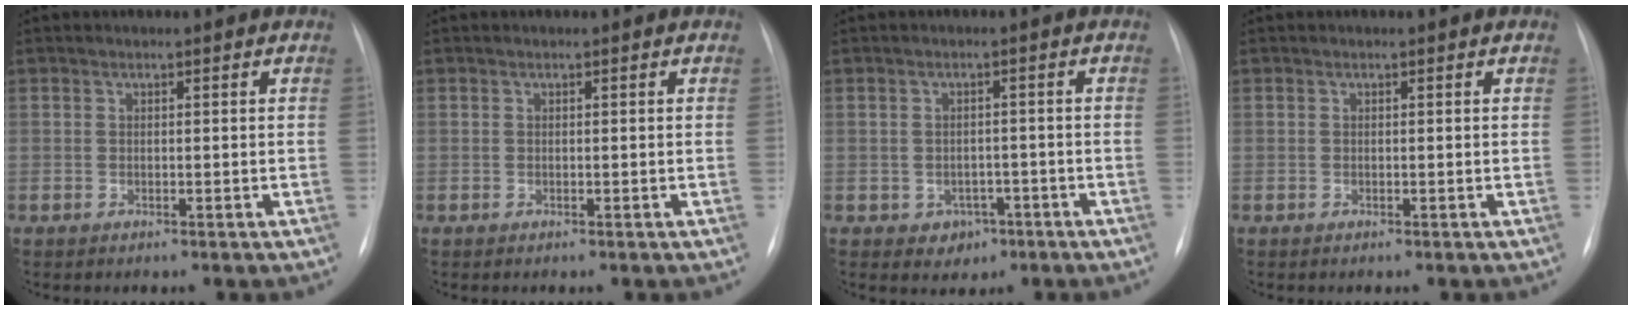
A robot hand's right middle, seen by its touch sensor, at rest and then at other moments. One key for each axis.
{"total": 0.0}
{"total": 3.2, "fx": -1.5, "fy": 2.6, "fz": 1.1, "tx": -0.010, "ty": 0.010, "tz": -0.009}
{"total": 0.0}